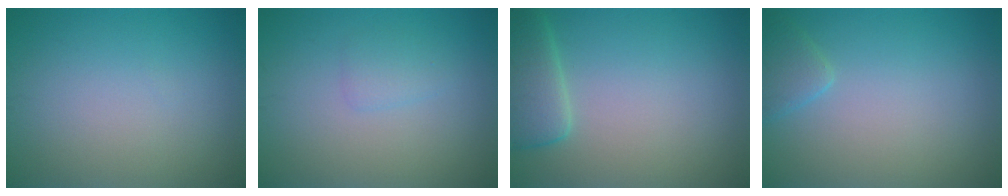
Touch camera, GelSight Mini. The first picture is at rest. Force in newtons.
{"total": 1.2, "press": 1.2, "slide": 0.1}
{"total": 3.8, "press": 3.8, "slide": 0.3}
{"total": 1.7, "press": 1.7, "slide": 0.2}